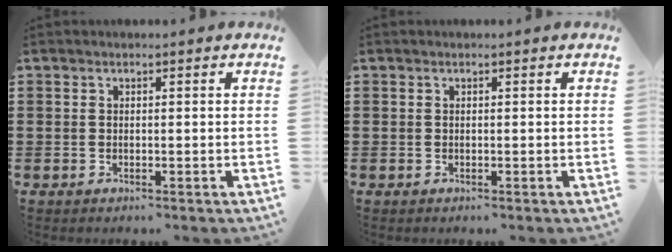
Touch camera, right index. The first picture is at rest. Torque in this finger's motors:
{"motor_torque": [-0.05, 0.02, 0.00, -0.01]}